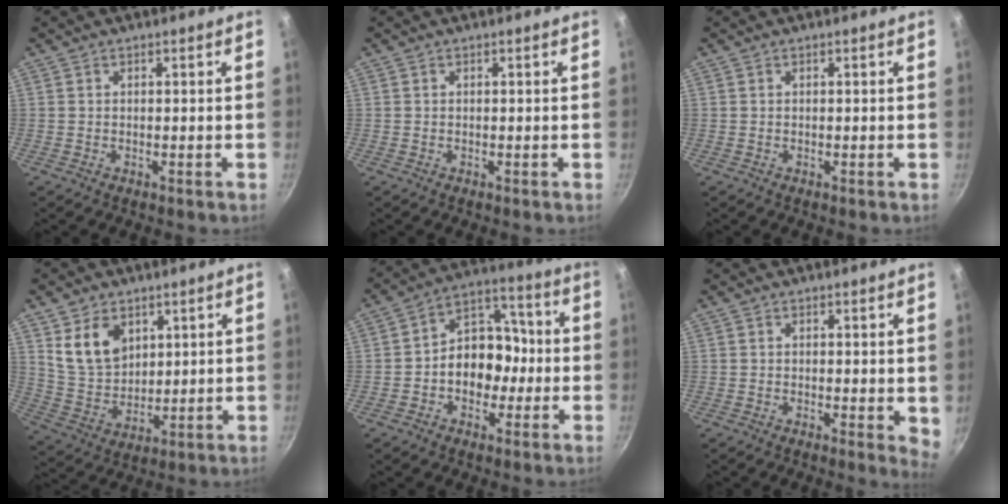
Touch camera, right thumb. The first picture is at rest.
{"total": 0.0}
{"total": 0.0}
{"total": 10.4, "force": [4.5, 7.3, 5.8], "torque": [-0.080, -0.026, 0.100]}
{"total": 12.3, "force": [-1.8, 9.4, 7.7], "torque": [-0.057, 0.047, -0.042]}
{"total": 3.1, "force": [0.6, 1.2, 2.8], "torque": [-0.029, -0.007, 0.006]}